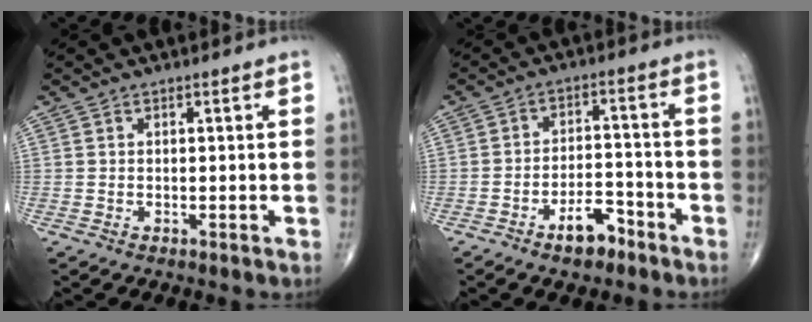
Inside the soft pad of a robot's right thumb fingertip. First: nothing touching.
{"total": 6.4, "force": [-4.2, 3.1, 3.8], "torque": [-0.047, 0.036, -0.066]}